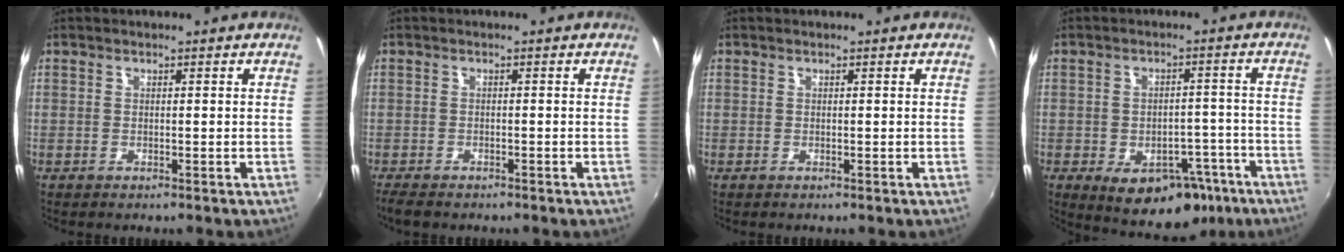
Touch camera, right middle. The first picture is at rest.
{"total": 3.9, "force": [-3.3, 1.2, 1.6], "torque": [-0.041, -0.021, -0.059]}
{"total": 0.0}
{"total": 13.7, "force": [-7.3, 8.5, 7.8], "torque": [-0.119, 0.008, -0.077]}